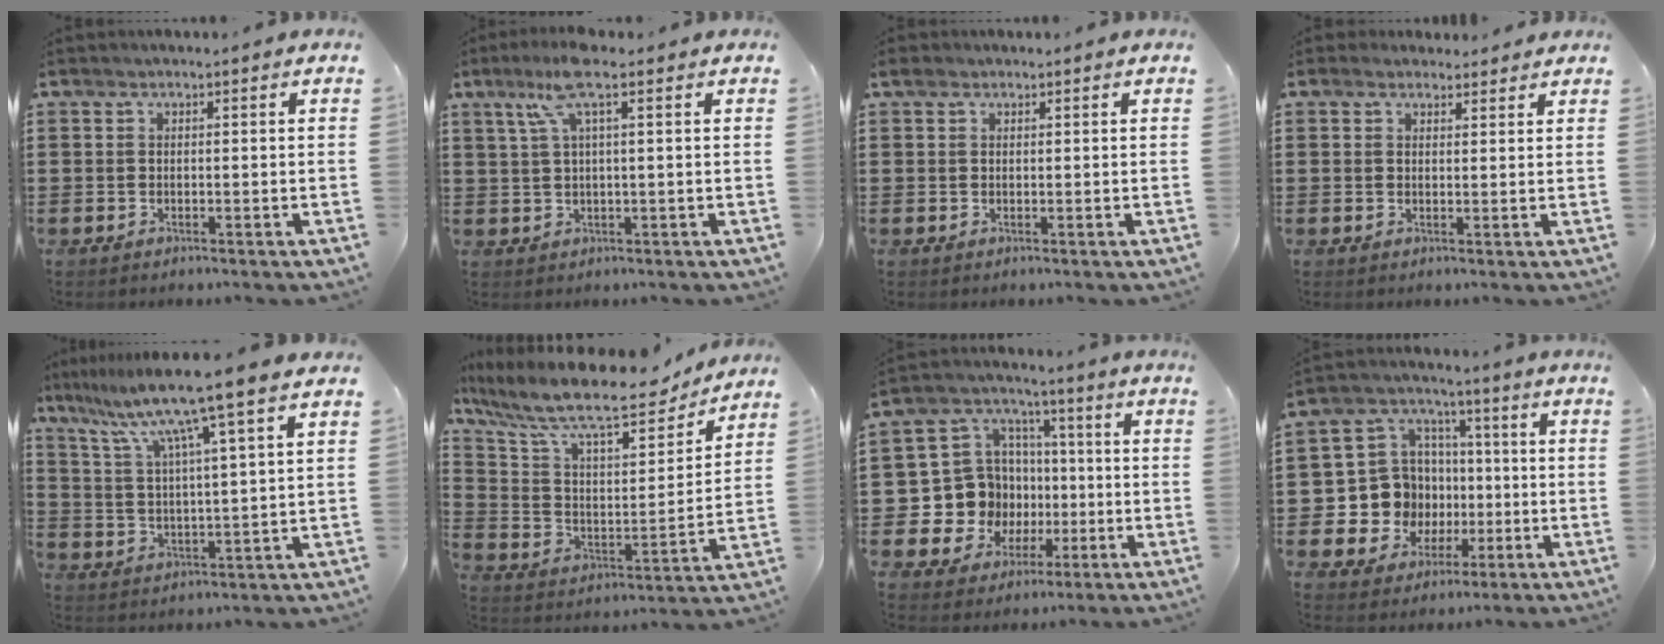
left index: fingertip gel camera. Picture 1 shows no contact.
{"total": 6.0, "force": [2.8, 0.6, 5.3], "torque": [-0.124, -0.002, 0.044]}
{"total": 1.2, "force": [0.7, 0.8, 0.5], "torque": [-0.013, 0.006, 0.013]}
{"total": 2.3, "force": [2.0, 1.1, 0.2], "torque": [-0.002, 0.002, 0.037]}
{"total": 11.2, "force": [8.3, -0.5, 7.5], "torque": [-0.172, -0.038, 0.134]}
{"total": 13.6, "force": [10.9, 2.7, 7.5], "torque": [-0.181, -0.067, 0.186]}
{"total": 11.1, "force": [-1.0, 10.8, 2.5], "torque": [-0.104, -0.004, -0.008]}
{"total": 10.5, "force": [-0.8, 10.1, 2.6], "torque": [-0.099, 0.001, -0.002]}